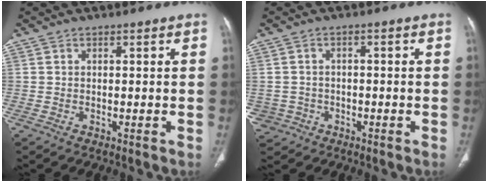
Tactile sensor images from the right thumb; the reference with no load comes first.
{"total": 4.3, "force": [-1.5, 4.1, 0.4], "torque": [0.001, 0.017, -0.023]}